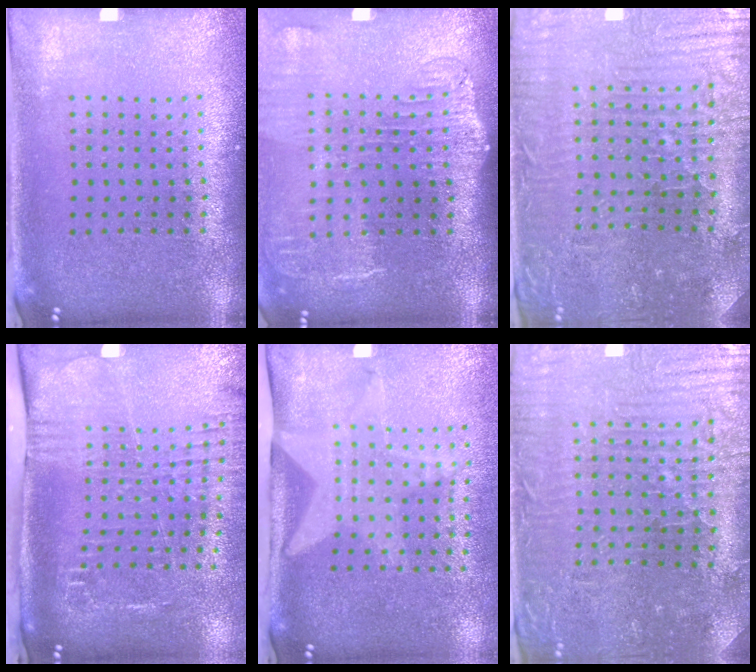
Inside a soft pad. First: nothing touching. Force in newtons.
{"total": 2.1, "press": 1.7, "slide": 1.2}
{"total": 3.7, "press": 3.7, "slide": 0.5}
{"total": 2.6, "press": 2.1, "slide": 1.6}
{"total": 2.1, "press": 1.5, "slide": 1.4}
{"total": 3.7, "press": 3.7, "slide": 0.5}